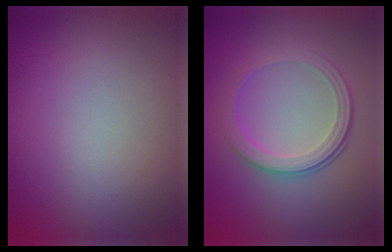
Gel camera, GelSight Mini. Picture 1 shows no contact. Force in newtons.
{"total": 4.2, "press": 2.9, "slide": 3.1}